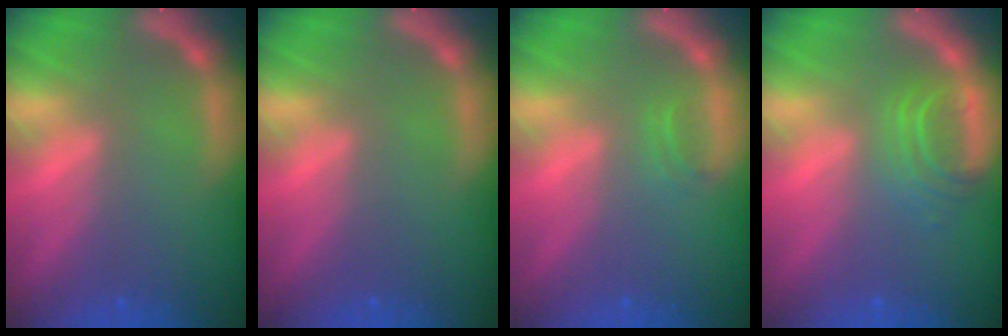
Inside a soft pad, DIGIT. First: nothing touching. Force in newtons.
{"total": 0.0}
{"total": 0.9}
{"total": 3.5}